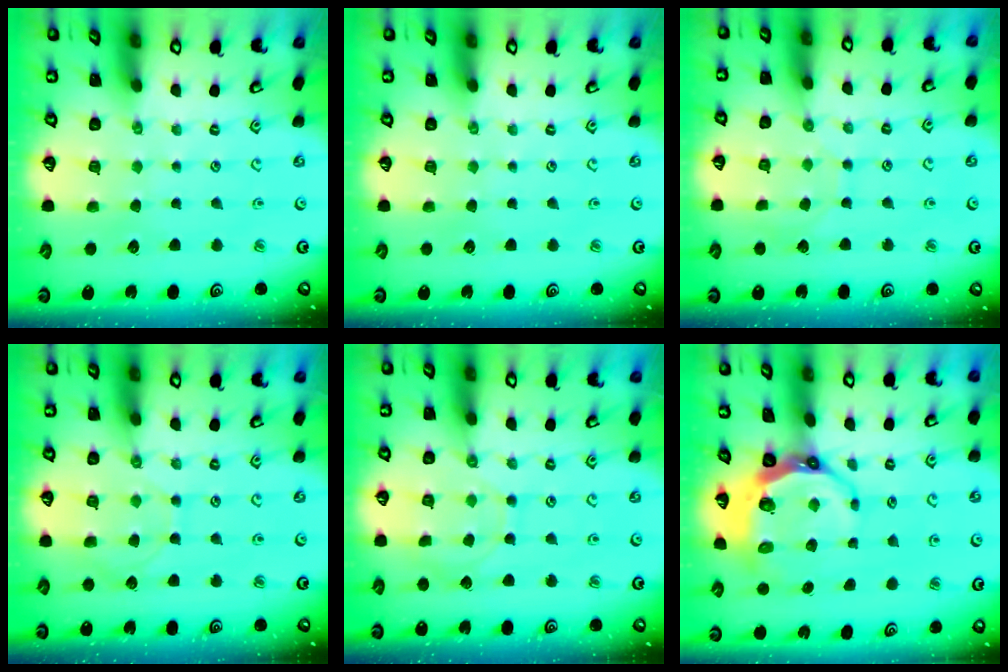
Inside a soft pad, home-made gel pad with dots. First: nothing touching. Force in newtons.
{"total": 0.0}
{"total": 5.7, "press": 5.7, "slide": 0.2}
{"total": 6.2, "press": 6.1, "slide": 0.7}
{"total": 7.9, "press": 7.8, "slide": 0.9}
{"total": 8.6, "press": 7.8, "slide": 3.5}